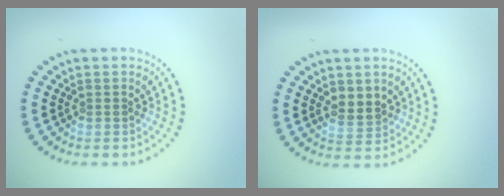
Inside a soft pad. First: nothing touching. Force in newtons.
{"total": 2.4, "press": 2.4, "slide": 0.7}